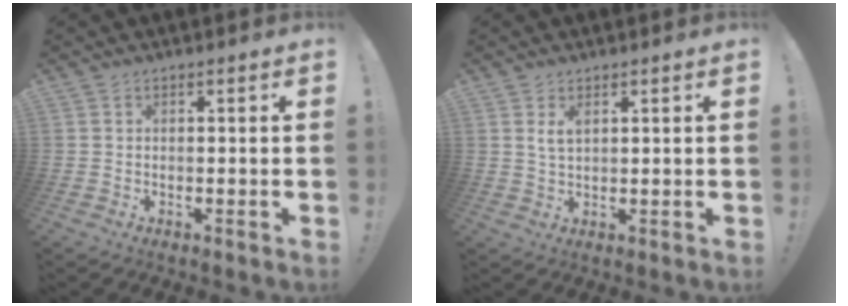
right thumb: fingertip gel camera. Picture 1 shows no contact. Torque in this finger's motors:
{"motor_torque": [0.34, 0.79, 0.18, -0.15, 0.00]}